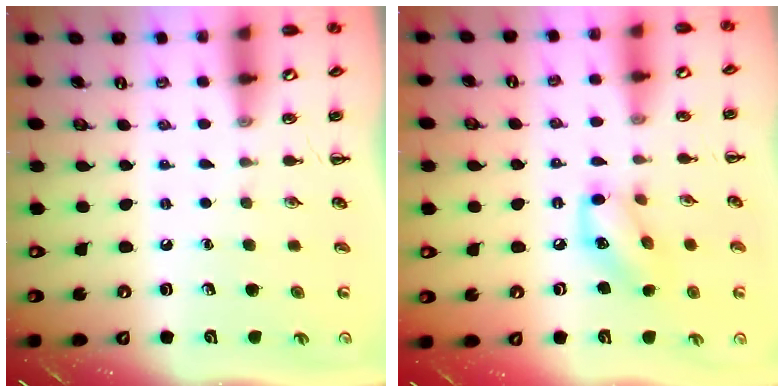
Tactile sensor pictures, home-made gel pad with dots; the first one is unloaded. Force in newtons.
{"total": 10.5, "press": 10.5, "slide": 0.3}